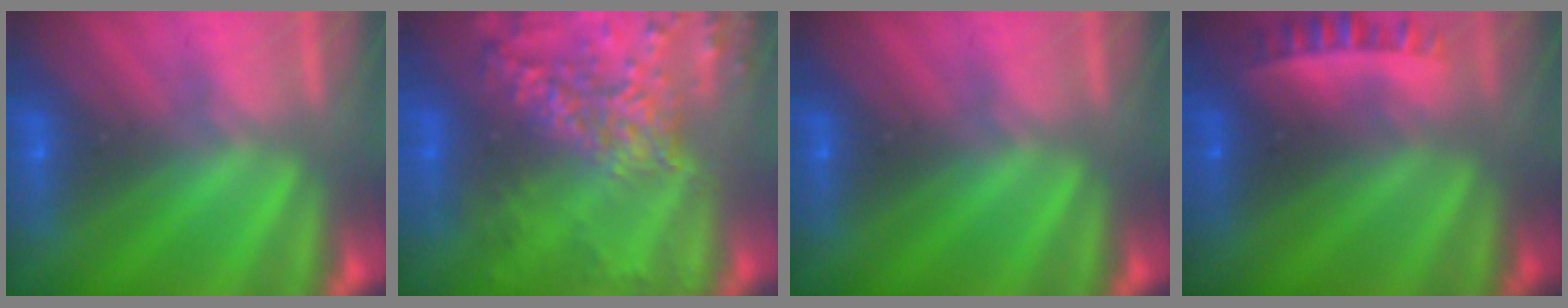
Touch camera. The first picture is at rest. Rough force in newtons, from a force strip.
{"total": 6.5}
{"total": 0.0}
{"total": 2.4}